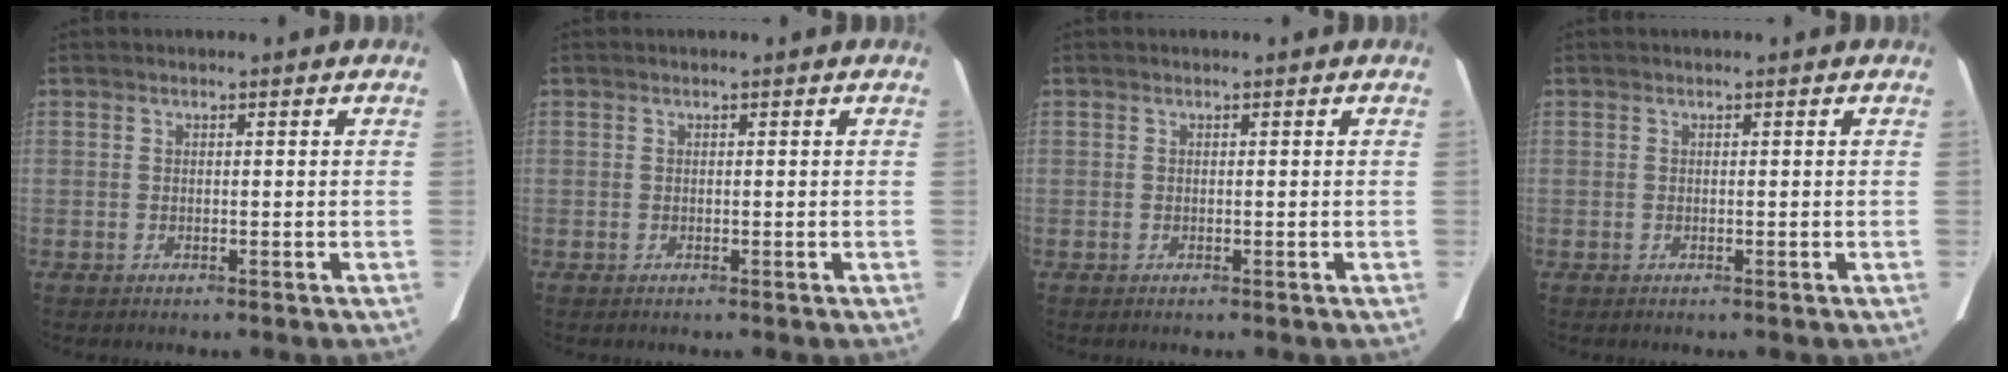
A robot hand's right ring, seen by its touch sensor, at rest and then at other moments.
{"total": 0.0}
{"total": 0.0}
{"total": 0.0}